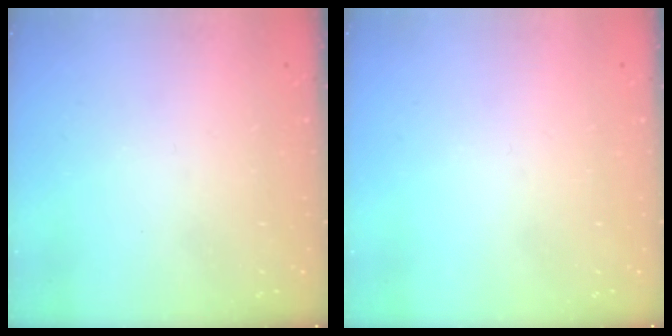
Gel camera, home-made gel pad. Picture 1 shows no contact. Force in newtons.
{"total": 0.0}